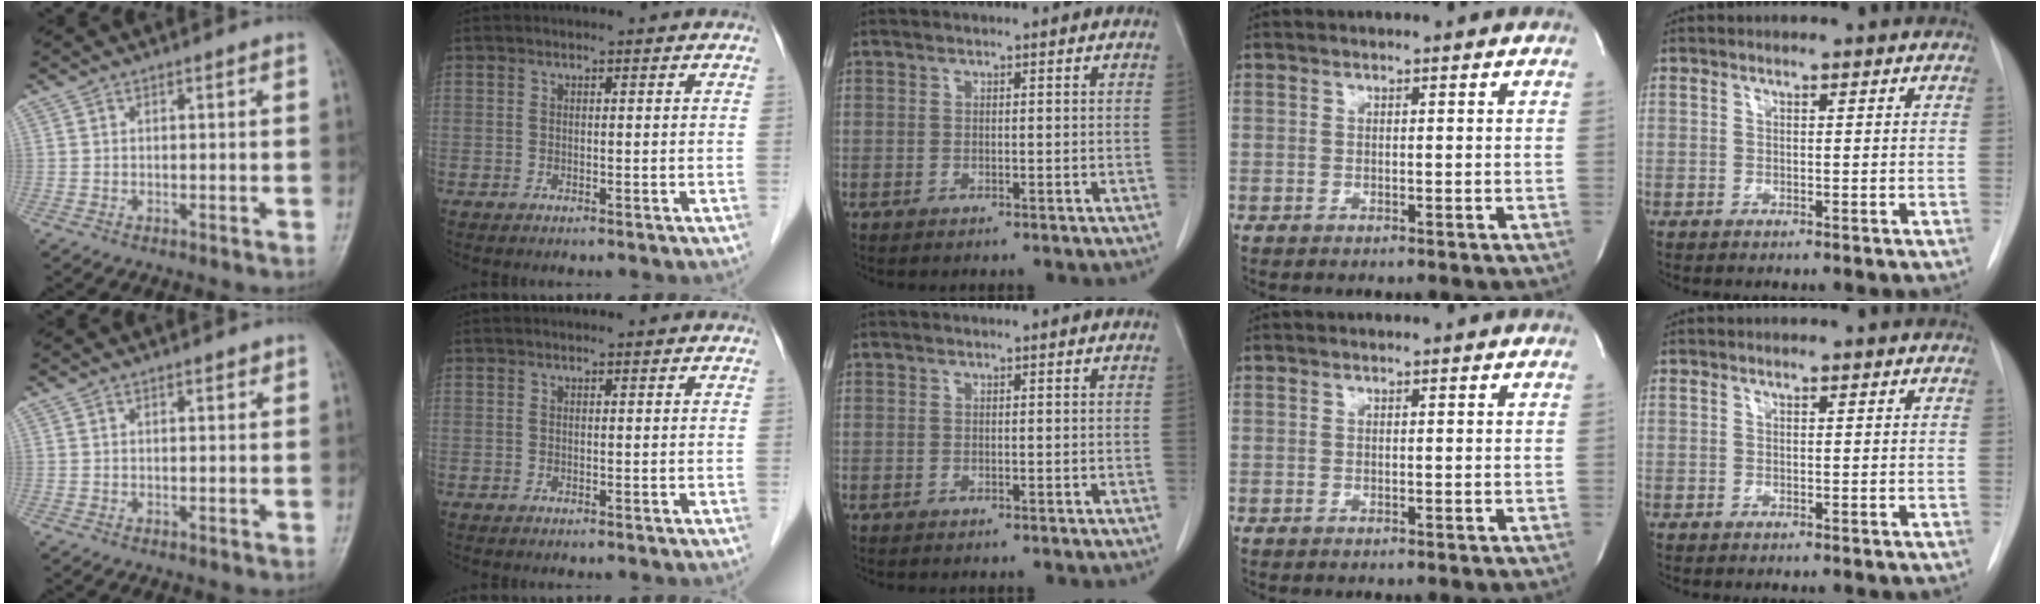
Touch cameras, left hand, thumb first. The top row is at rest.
{"thumb": {"total": 1.0, "force": [0.7, 0.5, 0.6], "torque": [-0.004, -0.002, 0.007]}, "index": {"total": 0.8, "force": [0.8, 0.1, 0.1], "torque": [-0.009, 0.003, 0.009]}}